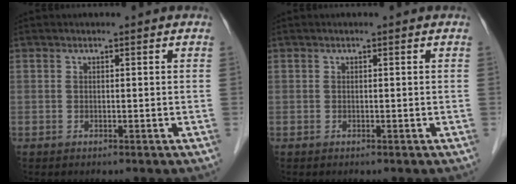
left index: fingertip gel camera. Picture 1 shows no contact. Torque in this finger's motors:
{"motor_torque": [0.01, 0.01, 0.00, 0.00]}